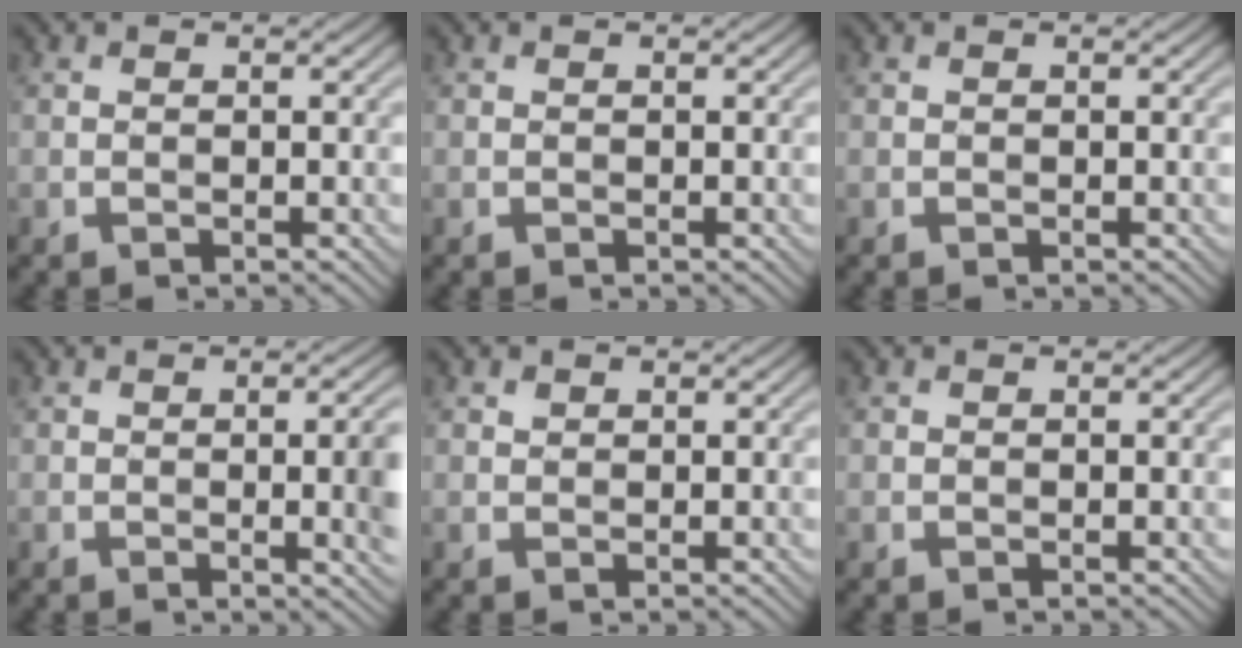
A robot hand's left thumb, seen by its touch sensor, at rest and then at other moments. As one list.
[{"total": 0.0}, {"total": 0.0}, {"total": 6.2, "force": [-0.5, 1.6, 6.0], "torque": [-0.084, -0.004, -0.002]}, {"total": 0.6, "force": [0.4, 0.4, 0.2], "torque": [-0.003, -0.002, 0.009]}, {"total": 0.0}]